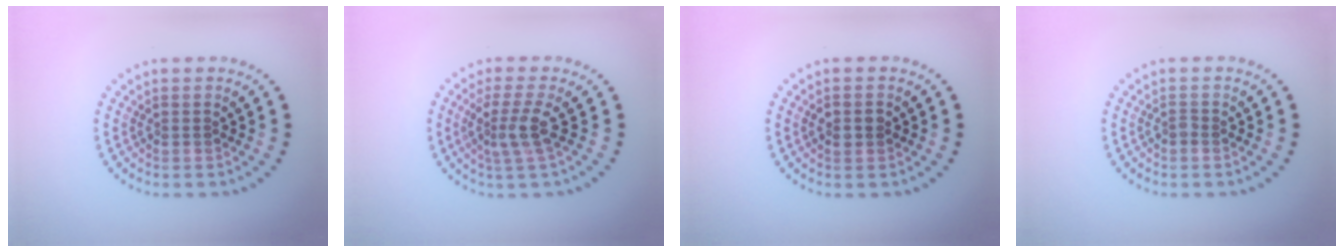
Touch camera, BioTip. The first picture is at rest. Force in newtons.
{"total": 2.8, "press": 2.2, "slide": 1.8}
{"total": 1.9, "press": 1.9, "slide": 0.1}
{"total": 0.6, "press": 0.5, "slide": 0.3}